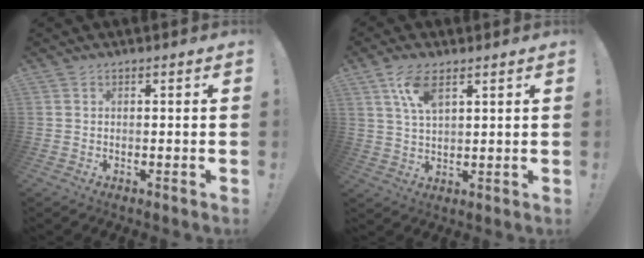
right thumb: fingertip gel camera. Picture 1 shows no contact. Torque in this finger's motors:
{"motor_torque": [-0.47, 0.68, -0.18, 0.30, 0.01]}